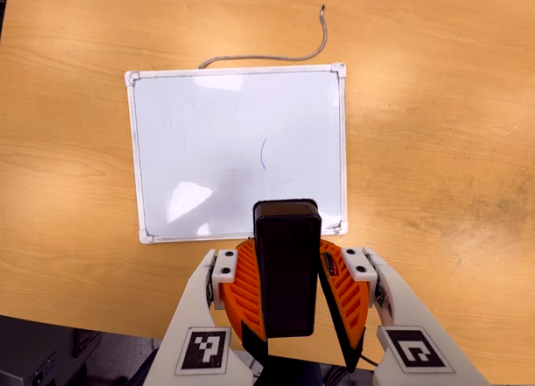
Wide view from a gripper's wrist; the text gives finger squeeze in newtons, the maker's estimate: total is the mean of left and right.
{"total": 7.3, "left": 7.8, "right": 6.8}